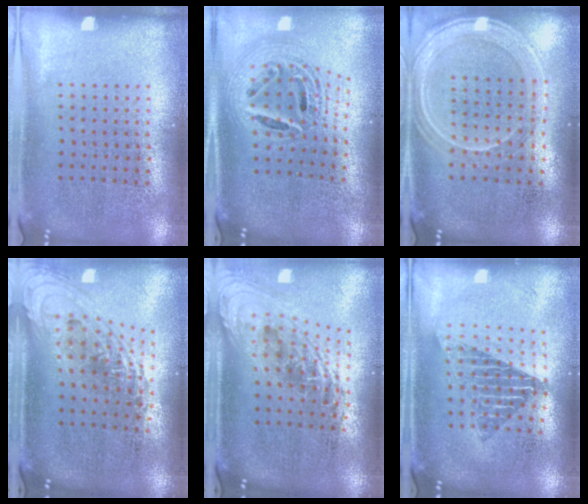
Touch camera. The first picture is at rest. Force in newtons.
{"total": 2.4, "press": 1.8, "slide": 1.6}
{"total": 1.3, "press": 1.3, "slide": 0.1}
{"total": 1.7, "press": 1.3, "slide": 1.0}
{"total": 2.3, "press": 1.7, "slide": 1.6}
{"total": 1.7, "press": 1.4, "slide": 1.0}